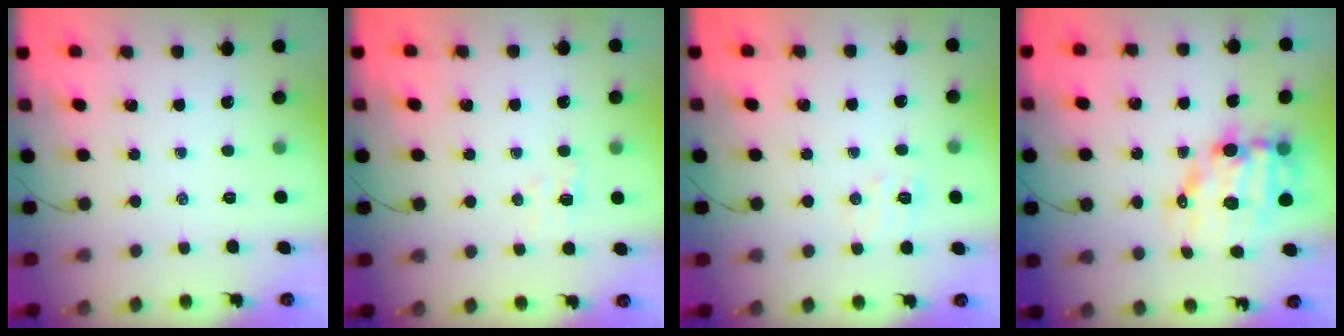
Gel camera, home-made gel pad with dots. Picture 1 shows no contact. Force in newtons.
{"total": 3.2, "press": 3.1, "slide": 0.9}
{"total": 5.9, "press": 5.8, "slide": 1.3}
{"total": 12.5, "press": 12.2, "slide": 2.8}